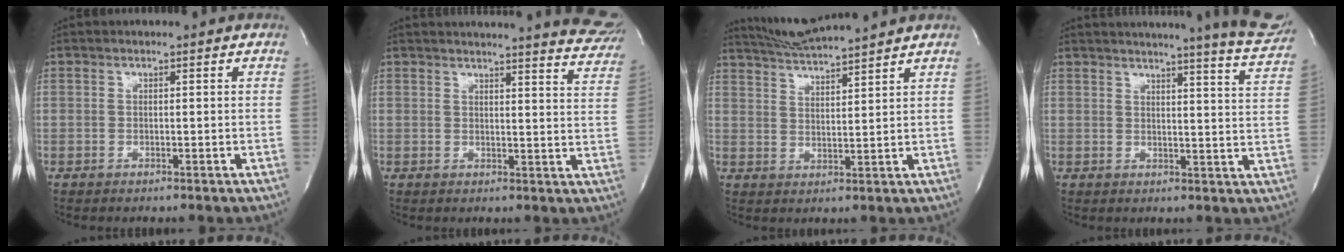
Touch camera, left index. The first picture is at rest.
{"total": 16.6, "force": [15.8, 1.7, 4.9], "torque": [-0.051, -0.064, 0.159]}
{"total": 9.1, "force": [8.5, -1.1, 3.0], "torque": [-0.062, 0.014, 0.148]}
{"total": 17.4, "force": [16.0, -0.3, 6.7], "torque": [-0.093, -0.070, 0.173]}